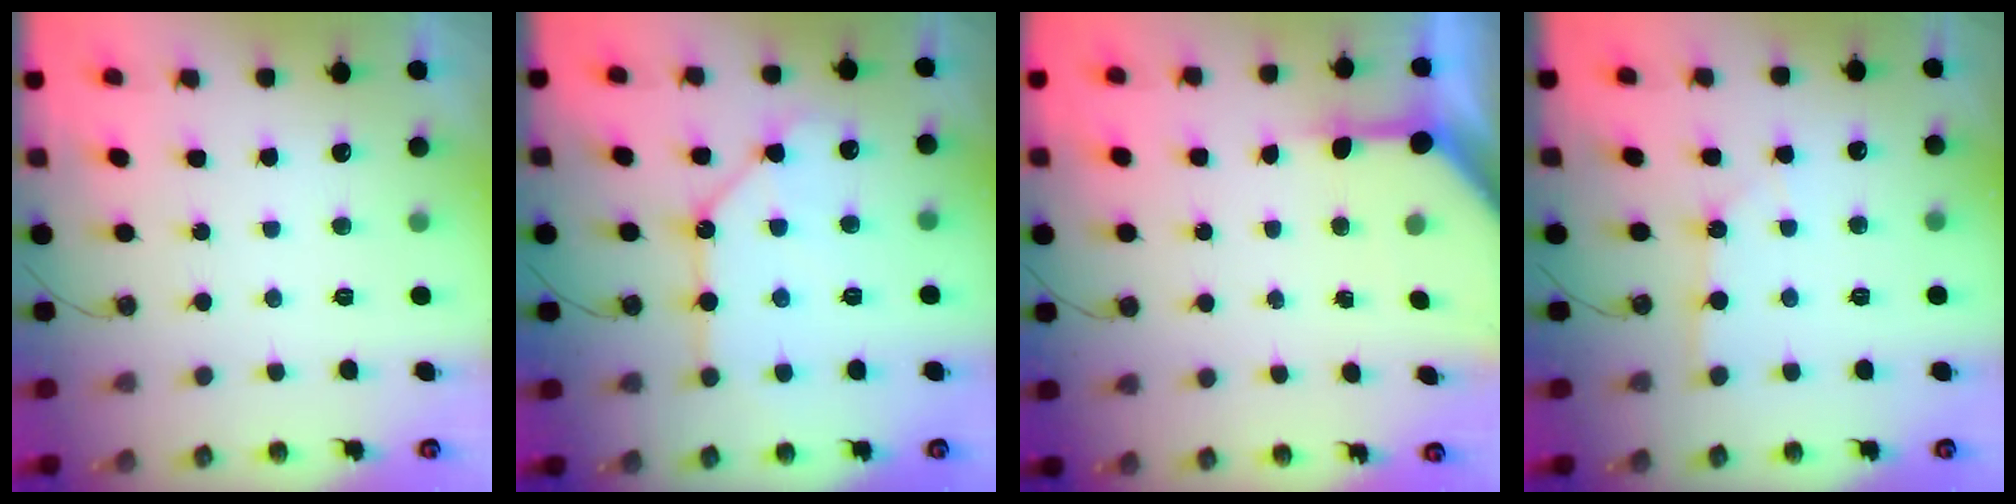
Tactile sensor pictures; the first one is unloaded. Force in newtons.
{"total": 10.8, "press": 10.8, "slide": 1.1}
{"total": 7.2, "press": 7.2, "slide": 0.5}
{"total": 2.0, "press": 2.0, "slide": 0.1}